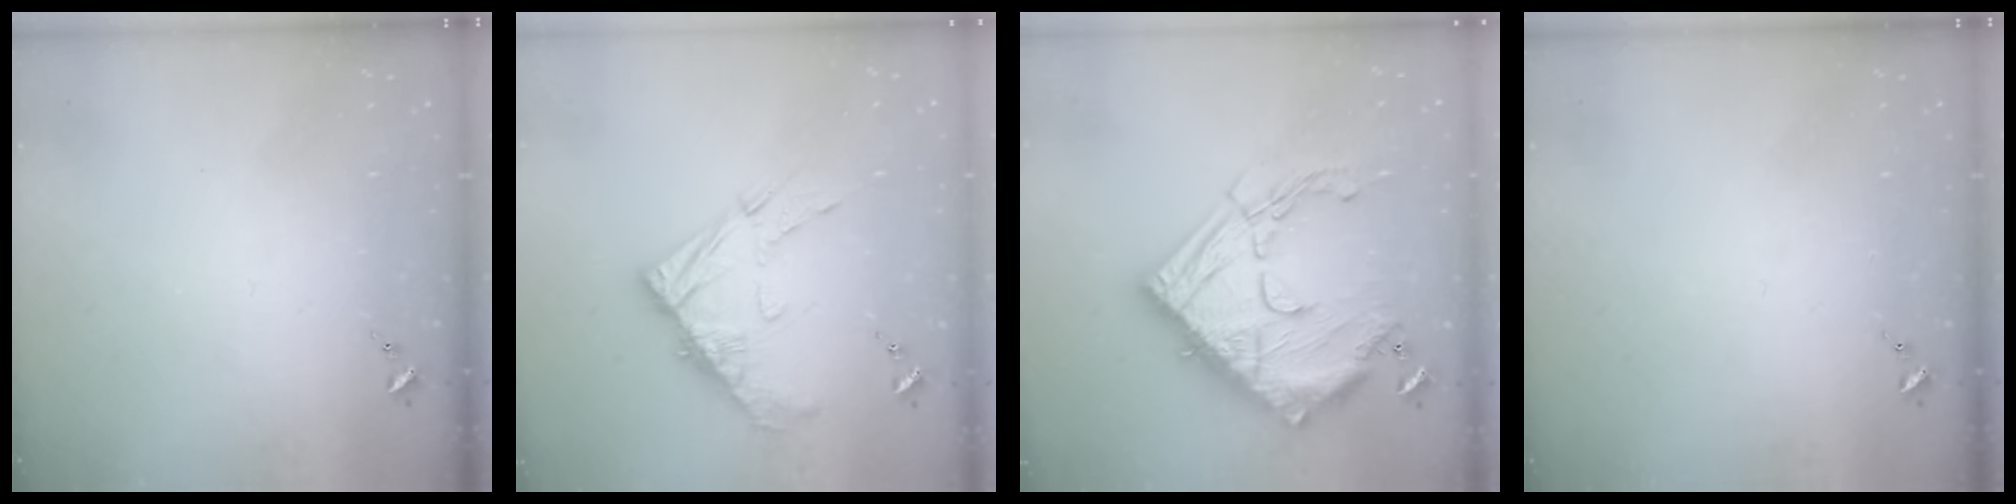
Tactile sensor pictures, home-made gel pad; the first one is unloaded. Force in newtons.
{"total": 13.1, "press": 13.1, "slide": 1.5}
{"total": 29.9, "press": 29.8, "slide": 2.4}
{"total": 0.0}